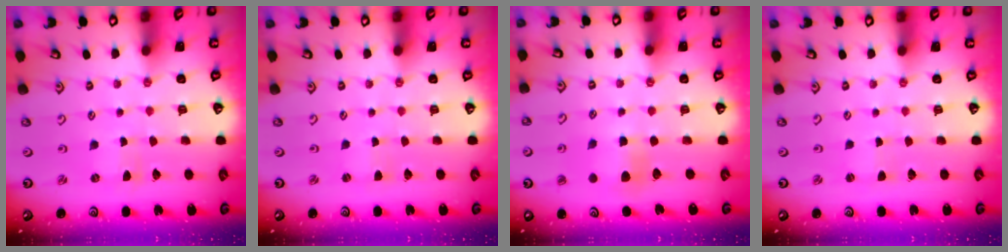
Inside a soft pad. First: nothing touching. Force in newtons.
{"total": 1.3, "press": 1.2, "slide": 0.2}
{"total": 7.3, "press": 7.3, "slide": 0.6}
{"total": 0.6, "press": 0.6, "slide": 0.0}